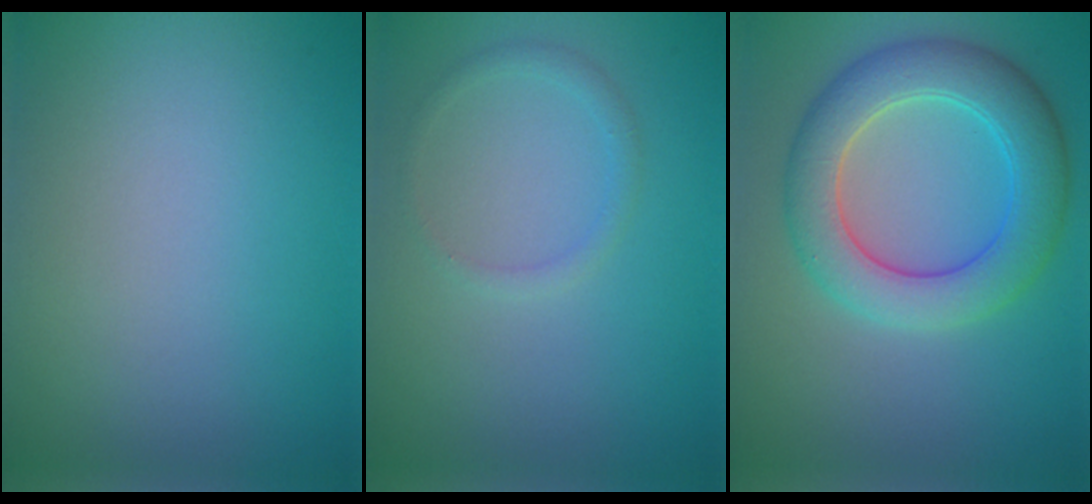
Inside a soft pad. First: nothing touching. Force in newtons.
{"total": 1.1, "press": 1.1, "slide": 0.1}
{"total": 6.5, "press": 6.5, "slide": 0.3}